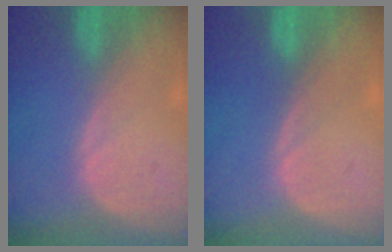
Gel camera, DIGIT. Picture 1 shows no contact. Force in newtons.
{"total": 0.0}